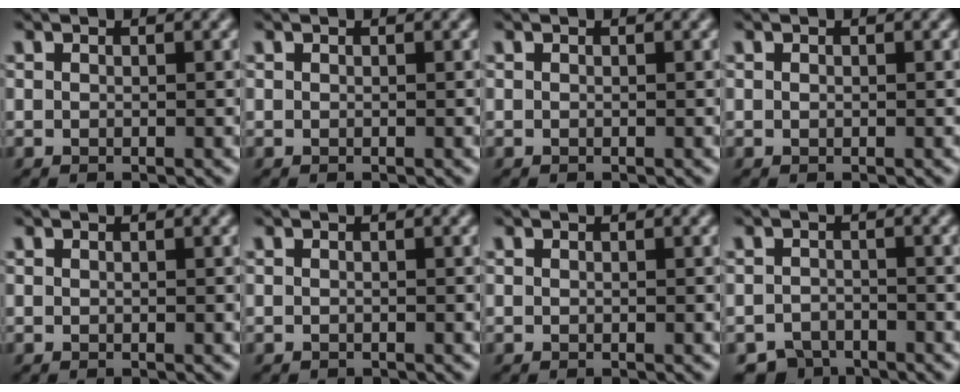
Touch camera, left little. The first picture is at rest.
{"total": 0.0}
{"total": 0.0}
{"total": 0.0}
{"total": 0.0}
{"total": 0.0}
{"total": 0.0}
{"total": 2.7, "force": [-2.3, 1.4, 0.2], "torque": [0.007, 0.005, -0.047]}